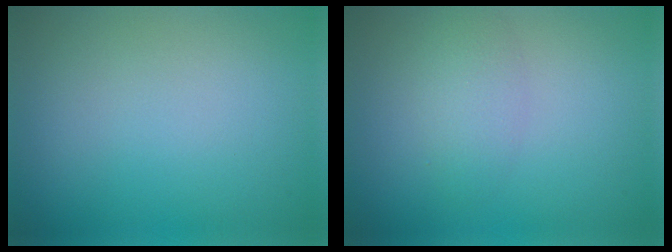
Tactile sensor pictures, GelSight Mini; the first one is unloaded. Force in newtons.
{"total": 2.1, "press": 2.1, "slide": 0.1}